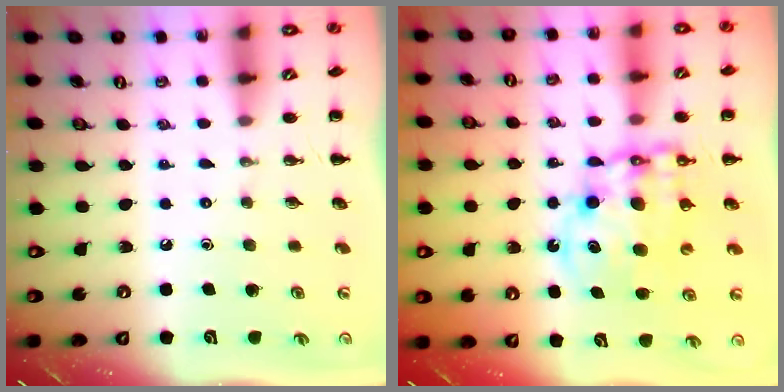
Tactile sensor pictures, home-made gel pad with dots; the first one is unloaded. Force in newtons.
{"total": 13.1, "press": 12.8, "slide": 2.9}